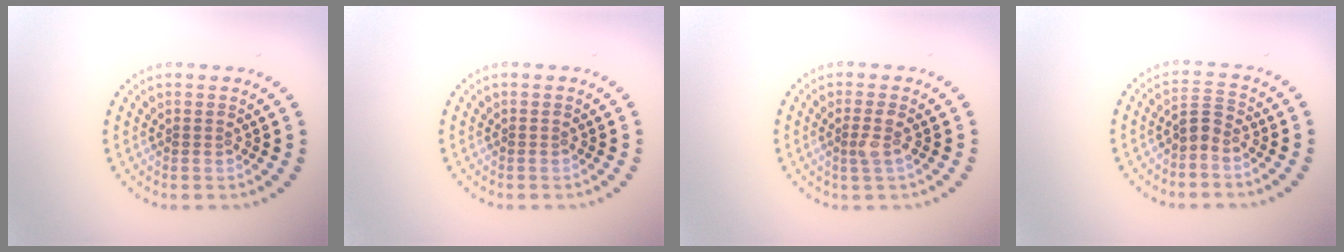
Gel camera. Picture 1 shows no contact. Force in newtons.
{"total": 0.0}
{"total": 1.5, "press": 1.3, "slide": 0.8}
{"total": 1.8, "press": 1.4, "slide": 1.2}